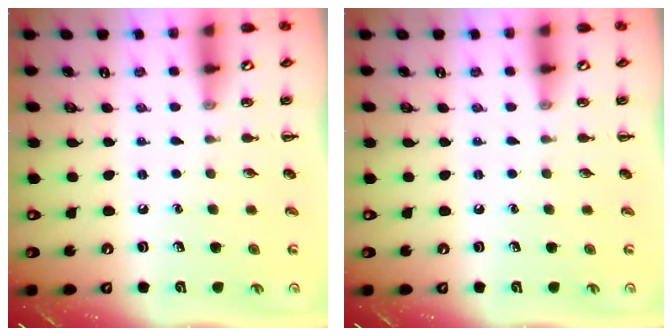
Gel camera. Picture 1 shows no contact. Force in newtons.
{"total": 0.0}